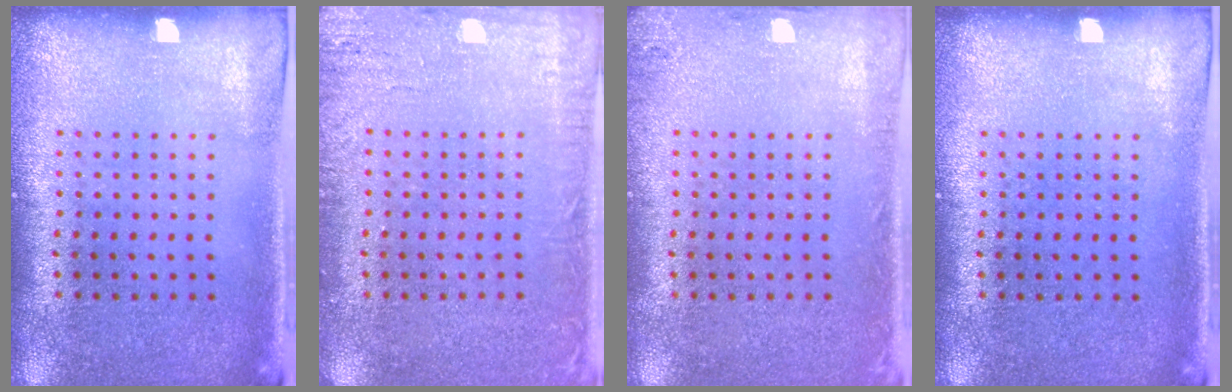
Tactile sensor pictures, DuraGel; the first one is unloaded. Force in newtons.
{"total": 3.1, "press": 3.1, "slide": 0.3}
{"total": 1.2, "press": 1.2, "slide": 0.1}
{"total": 0.0}